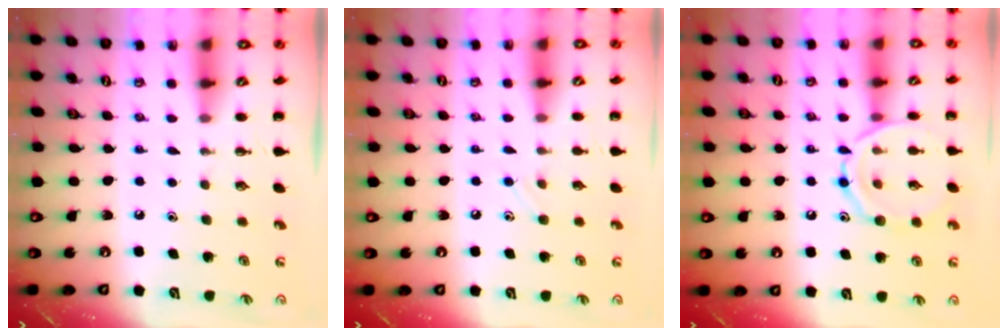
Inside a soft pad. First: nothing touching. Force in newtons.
{"total": 5.0, "press": 4.8, "slide": 1.4}
{"total": 12.6, "press": 12.6, "slide": 0.6}